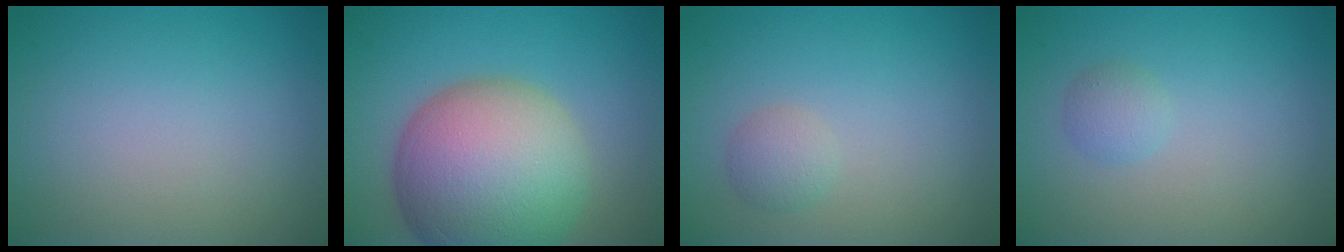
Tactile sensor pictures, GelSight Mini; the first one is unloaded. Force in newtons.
{"total": 14.3, "press": 14.3, "slide": 0.9}
{"total": 1.6, "press": 1.6, "slide": 0.1}
{"total": 1.3, "press": 1.3, "slide": 0.0}